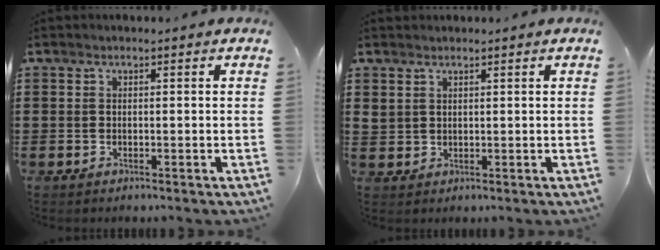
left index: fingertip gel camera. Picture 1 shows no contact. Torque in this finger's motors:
{"motor_torque": [-0.07, -0.28, 0.04, 0.03]}